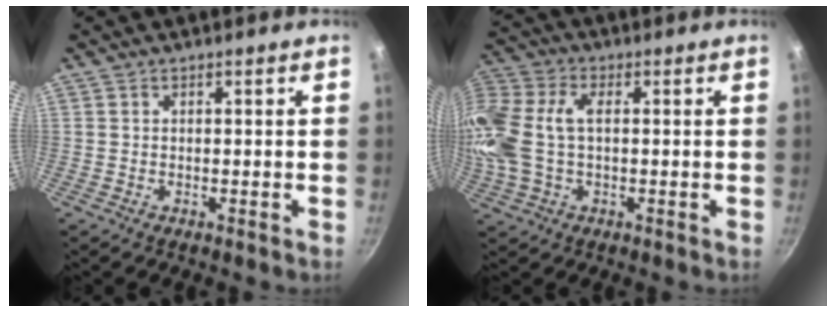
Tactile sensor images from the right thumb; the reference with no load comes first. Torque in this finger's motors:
{"motor_torque": [0.30, 0.49, 1.55, -0.54, 0.28]}